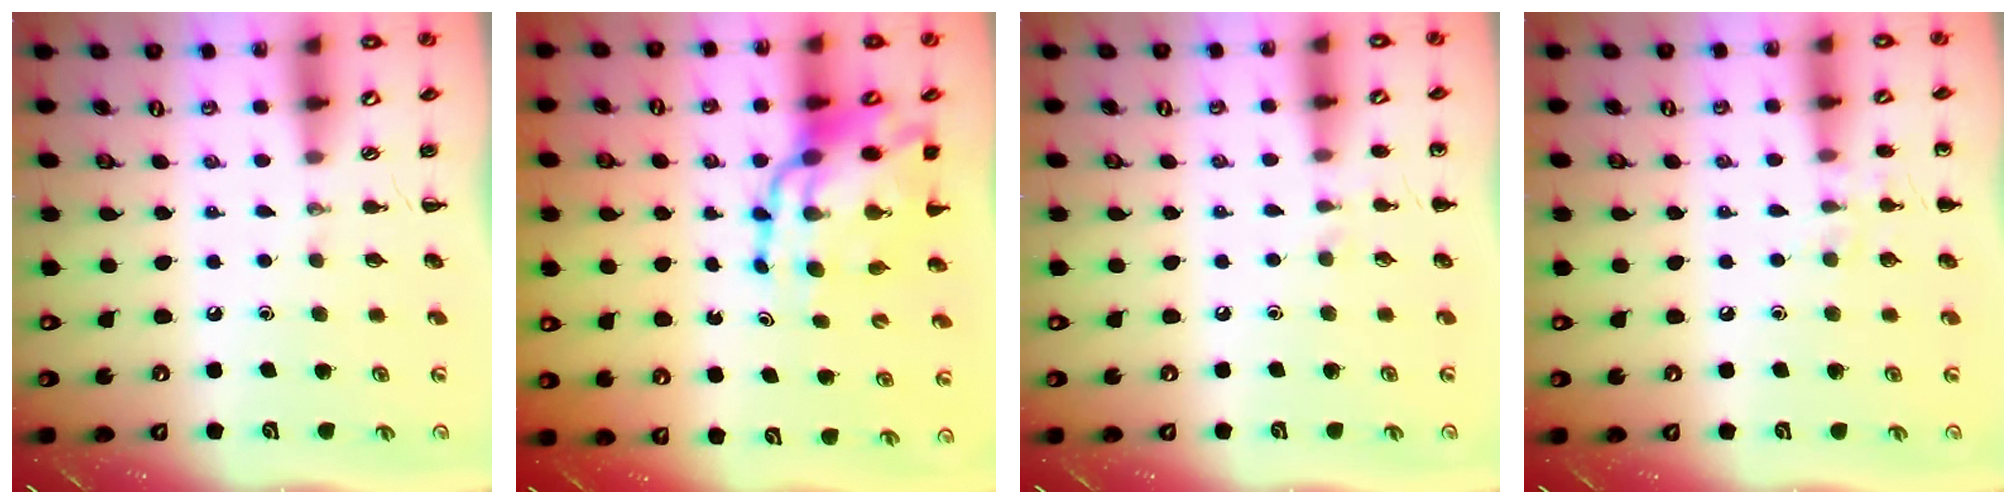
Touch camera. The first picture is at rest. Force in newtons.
{"total": 14.5, "press": 14.0, "slide": 3.7}
{"total": 5.0, "press": 4.7, "slide": 1.6}
{"total": 6.5, "press": 6.2, "slide": 2.1}